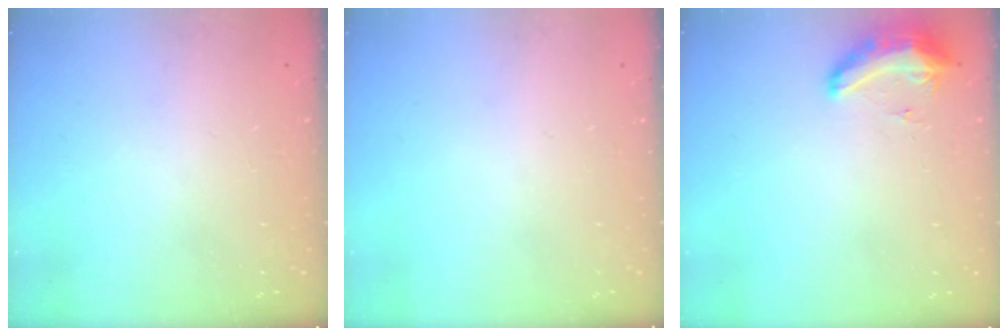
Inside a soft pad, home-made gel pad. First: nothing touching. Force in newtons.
{"total": 0.0}
{"total": 16.9, "press": 11.4, "slide": 12.5}